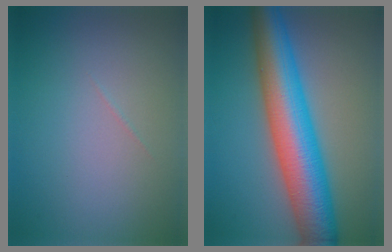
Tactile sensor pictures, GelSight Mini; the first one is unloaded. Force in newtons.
{"total": 10.4, "press": 10.4, "slide": 0.2}